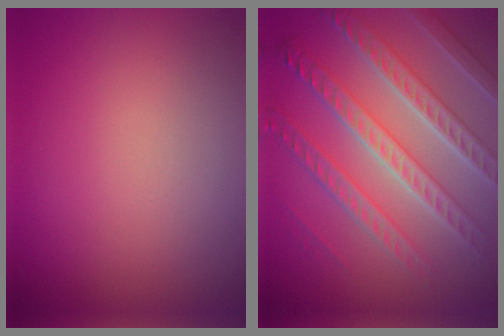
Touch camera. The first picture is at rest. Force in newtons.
{"total": 6.6, "press": 5.9, "slide": 3.0}